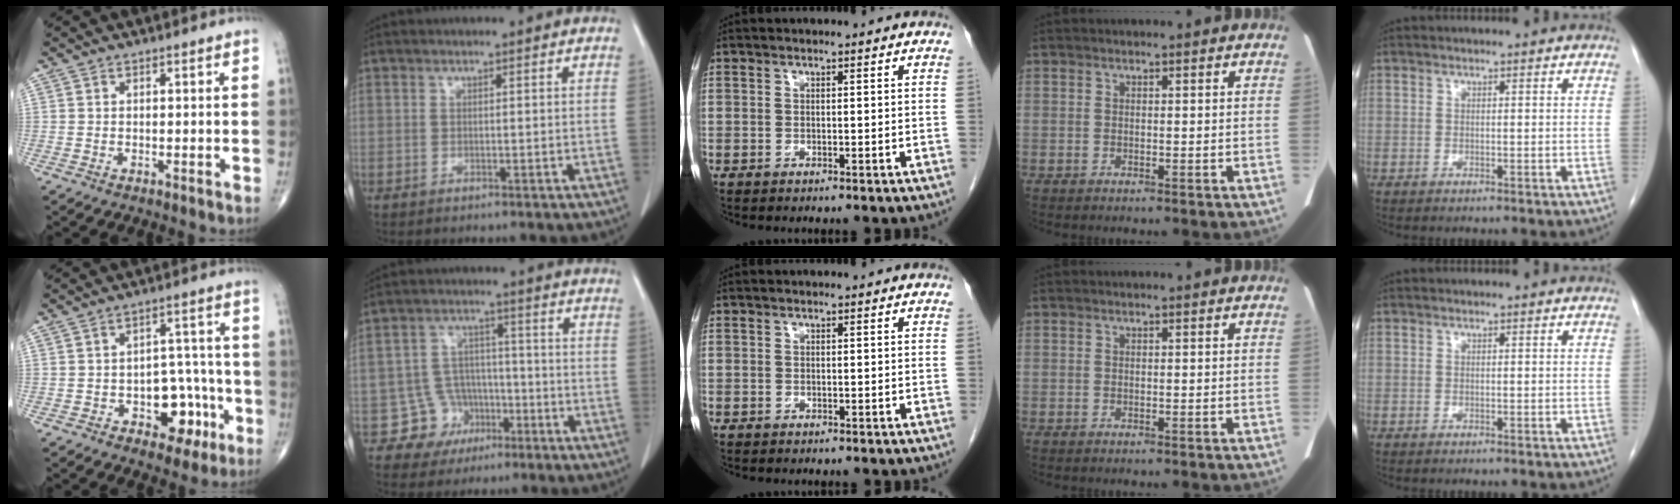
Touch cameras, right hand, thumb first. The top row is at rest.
{"thumb": {"total": 10.4, "force": [-4.0, 6.7, 6.9], "torque": [-0.048, 0.042, -0.050]}, "index": {"total": 6.8, "force": [-3.4, 5.9, 0.0], "torque": [0.009, 0.017, -0.049]}, "middle": {"total": 0.5, "force": [-0.4, 0.3, 0.0], "torque": [-0.007, 0.003, -0.009]}}